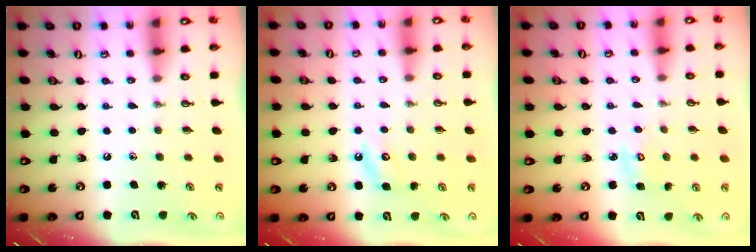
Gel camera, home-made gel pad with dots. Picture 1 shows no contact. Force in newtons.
{"total": 4.7, "press": 4.7, "slide": 0.7}
{"total": 3.1, "press": 3.1, "slide": 0.2}